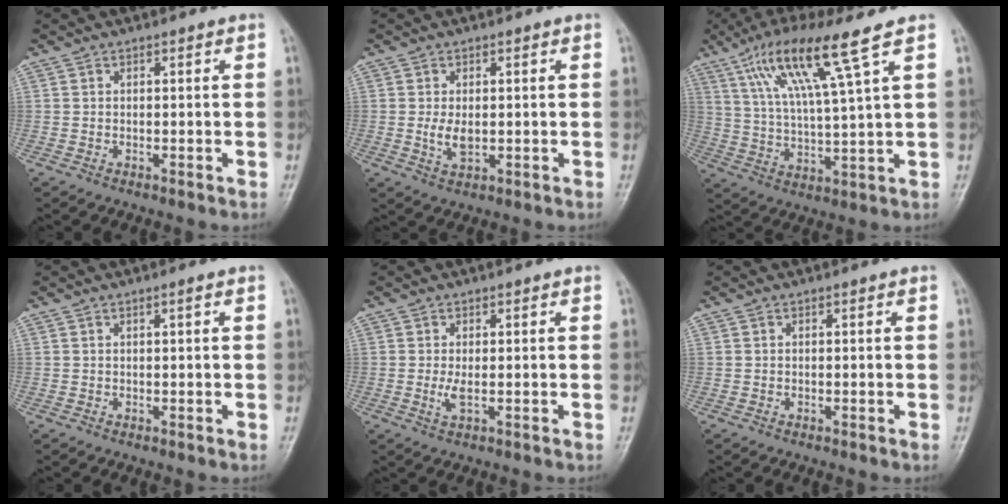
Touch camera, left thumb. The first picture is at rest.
{"total": 3.6, "force": [0.0, 2.0, 3.0], "torque": [-0.056, -0.008, 0.005]}
{"total": 13.9, "force": [7.6, 0.3, 11.6], "torque": [-0.224, -0.019, 0.146]}
{"total": 0.8, "force": [0.4, 0.0, 0.7], "torque": [-0.011, 0.001, 0.006]}
{"total": 2.2, "force": [-0.1, 0.7, 2.0], "torque": [-0.048, -0.007, 0.001]}
{"total": 0.0}